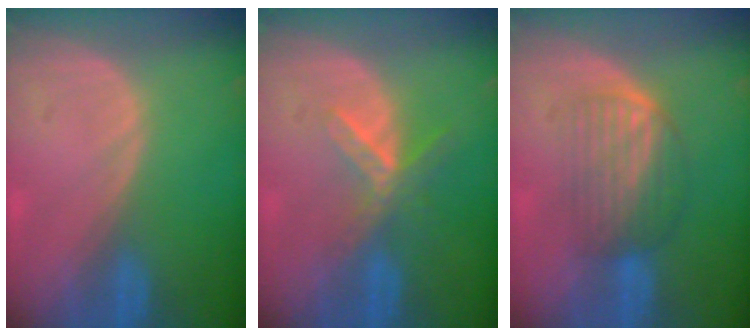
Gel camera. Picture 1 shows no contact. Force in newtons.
{"total": 5.7, "press": 5.0, "slide": 2.8}
{"total": 6.0, "press": 5.8, "slide": 1.6}